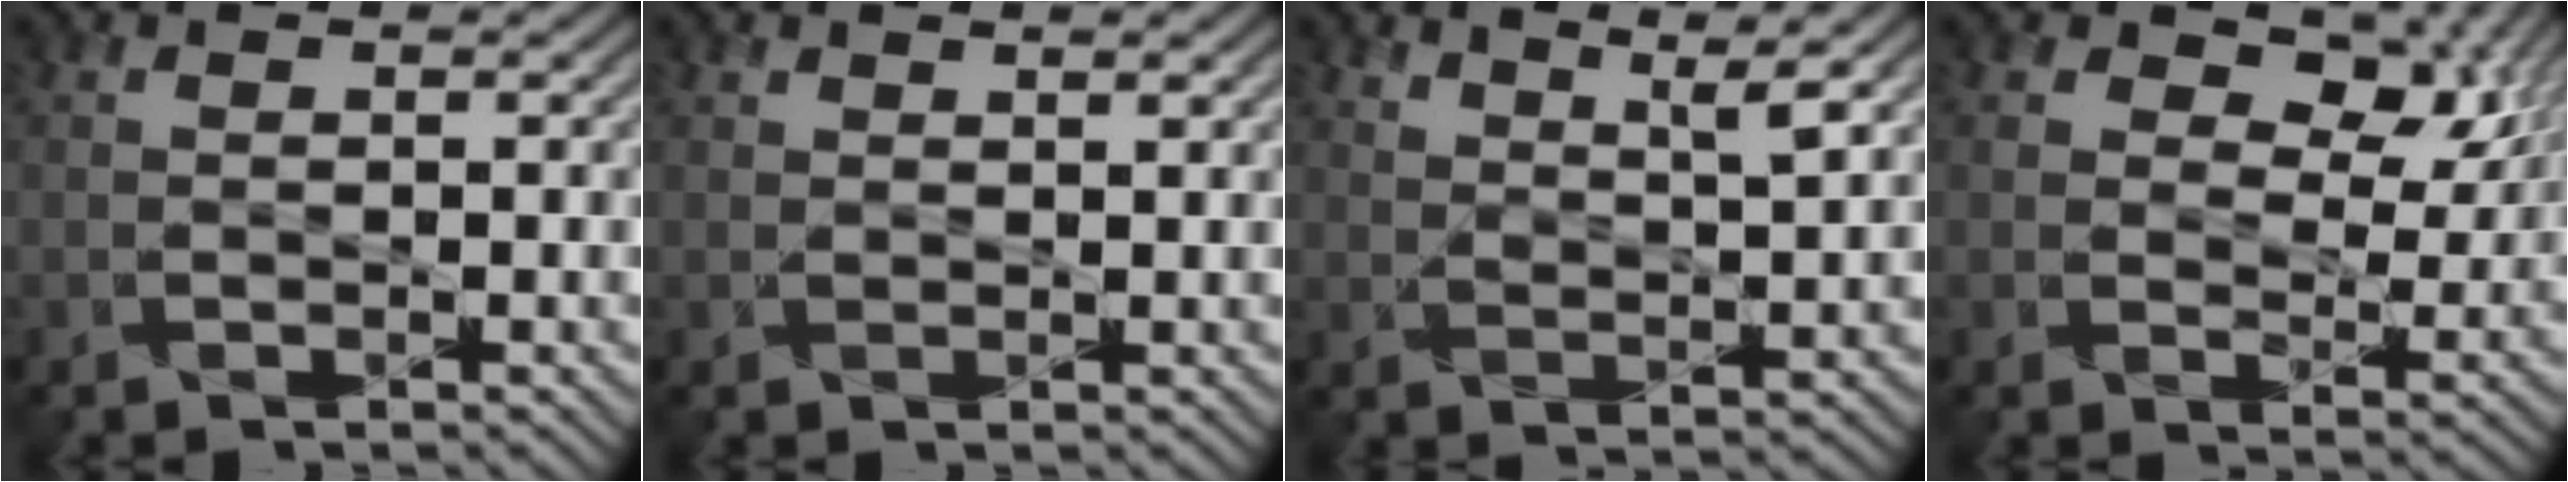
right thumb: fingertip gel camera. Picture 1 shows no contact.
{"total": 1.0, "force": [1.0, -0.1, 0.0], "torque": [-0.004, -0.001, 0.017]}
{"total": 4.3, "force": [3.5, 0.3, 2.4], "torque": [-0.043, -0.003, 0.065]}
{"total": 7.8, "force": [3.9, 4.9, 4.7], "torque": [-0.082, -0.008, 0.056]}